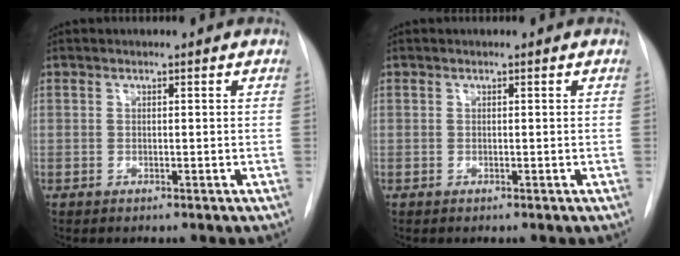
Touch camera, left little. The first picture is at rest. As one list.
[{"total": 0.0}]